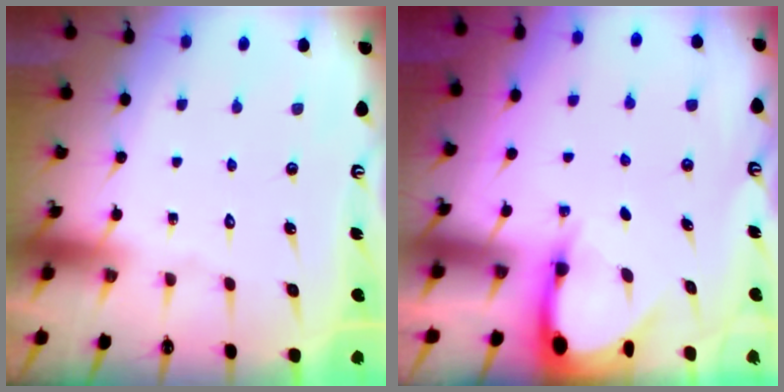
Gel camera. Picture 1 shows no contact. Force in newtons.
{"total": 3.6, "press": 3.5, "slide": 0.4}